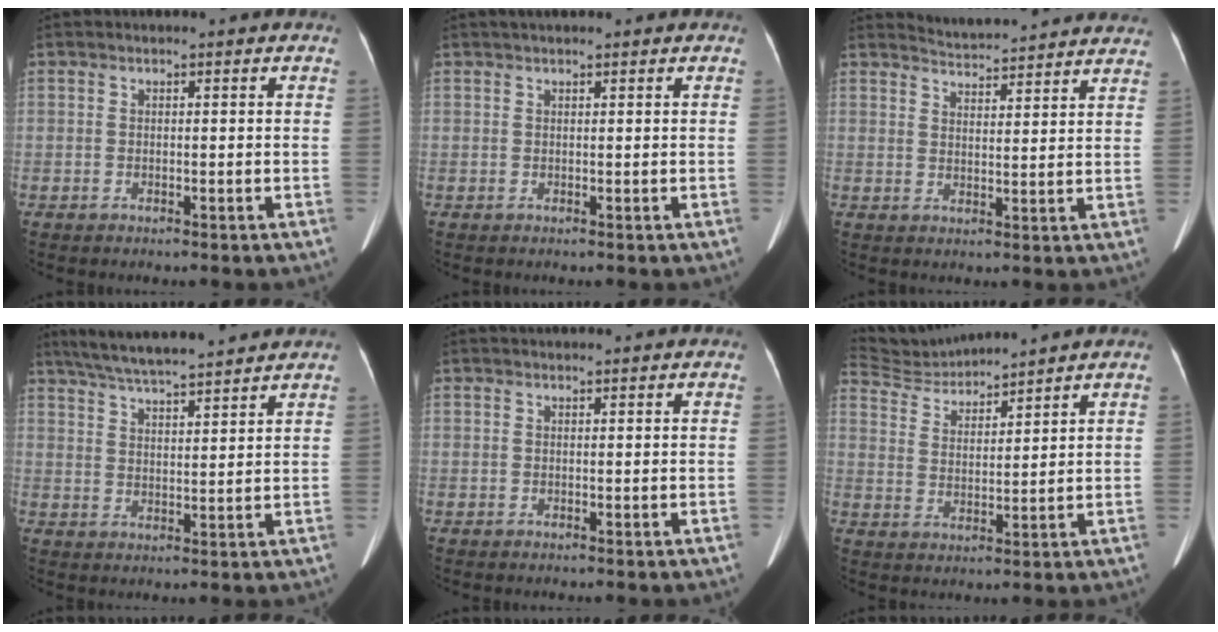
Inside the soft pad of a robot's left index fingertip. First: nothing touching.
{"total": 1.6, "force": [1.0, 0.4, 1.3], "torque": [-0.016, 0.024, 0.016]}
{"total": 12.0, "force": [11.8, 0.8, 2.2], "torque": [-0.030, 0.003, 0.142]}
{"total": 12.1, "force": [10.7, 0.5, 5.6], "torque": [-0.102, 0.024, 0.170]}
{"total": 2.1, "force": [1.8, 0.3, 1.0], "torque": [-0.010, 0.028, 0.024]}
{"total": 7.0, "force": [6.9, -0.6, 0.4], "torque": [-0.023, 0.021, 0.147]}